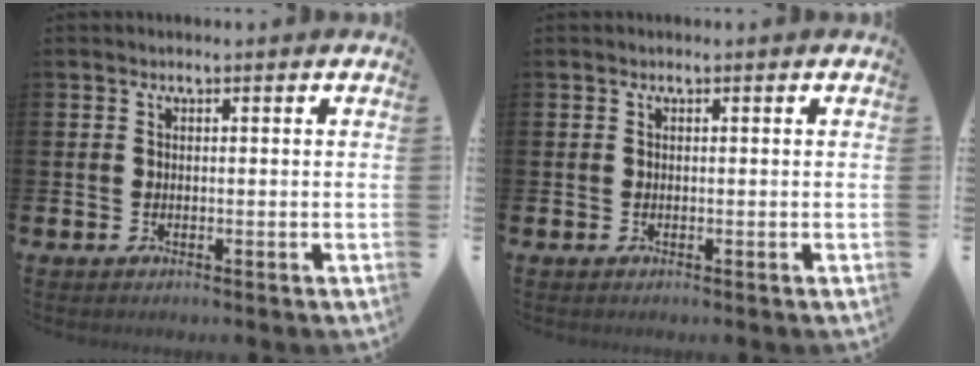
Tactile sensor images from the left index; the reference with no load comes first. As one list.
[{"total": 0.0}]